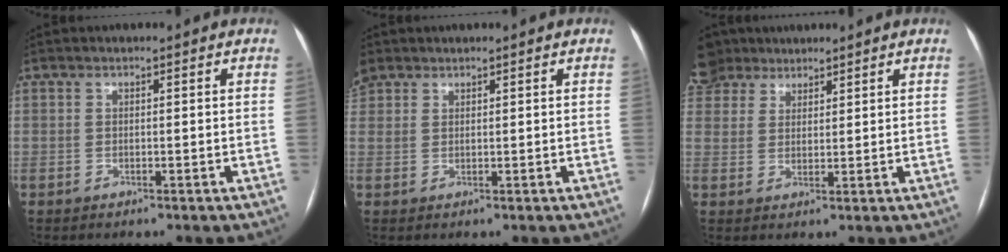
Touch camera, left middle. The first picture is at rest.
{"total": 1.1, "force": [1.1, 0.2, -0.2], "torque": [-0.009, 0.003, 0.033]}
{"total": 6.7, "force": [5.7, 3.4, 0.8], "torque": [-0.030, 0.018, 0.119]}